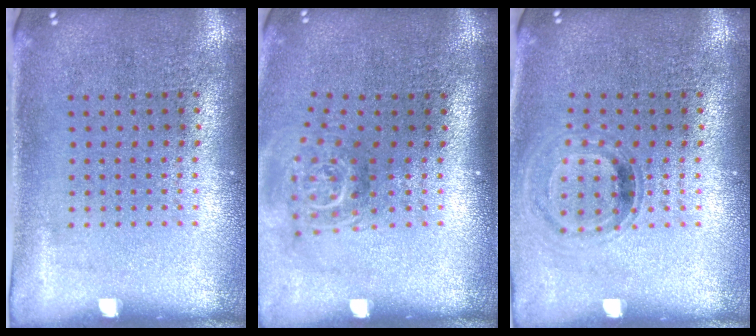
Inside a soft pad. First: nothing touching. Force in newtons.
{"total": 1.8, "press": 1.3, "slide": 1.3}
{"total": 0.9, "press": 0.9, "slide": 0.2}